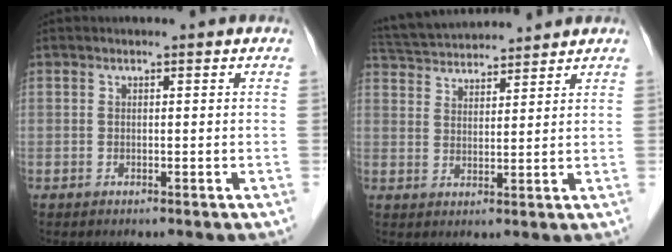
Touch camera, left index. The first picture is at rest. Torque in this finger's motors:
{"motor_torque": [-0.43, -0.80, 0.14, 0.05]}